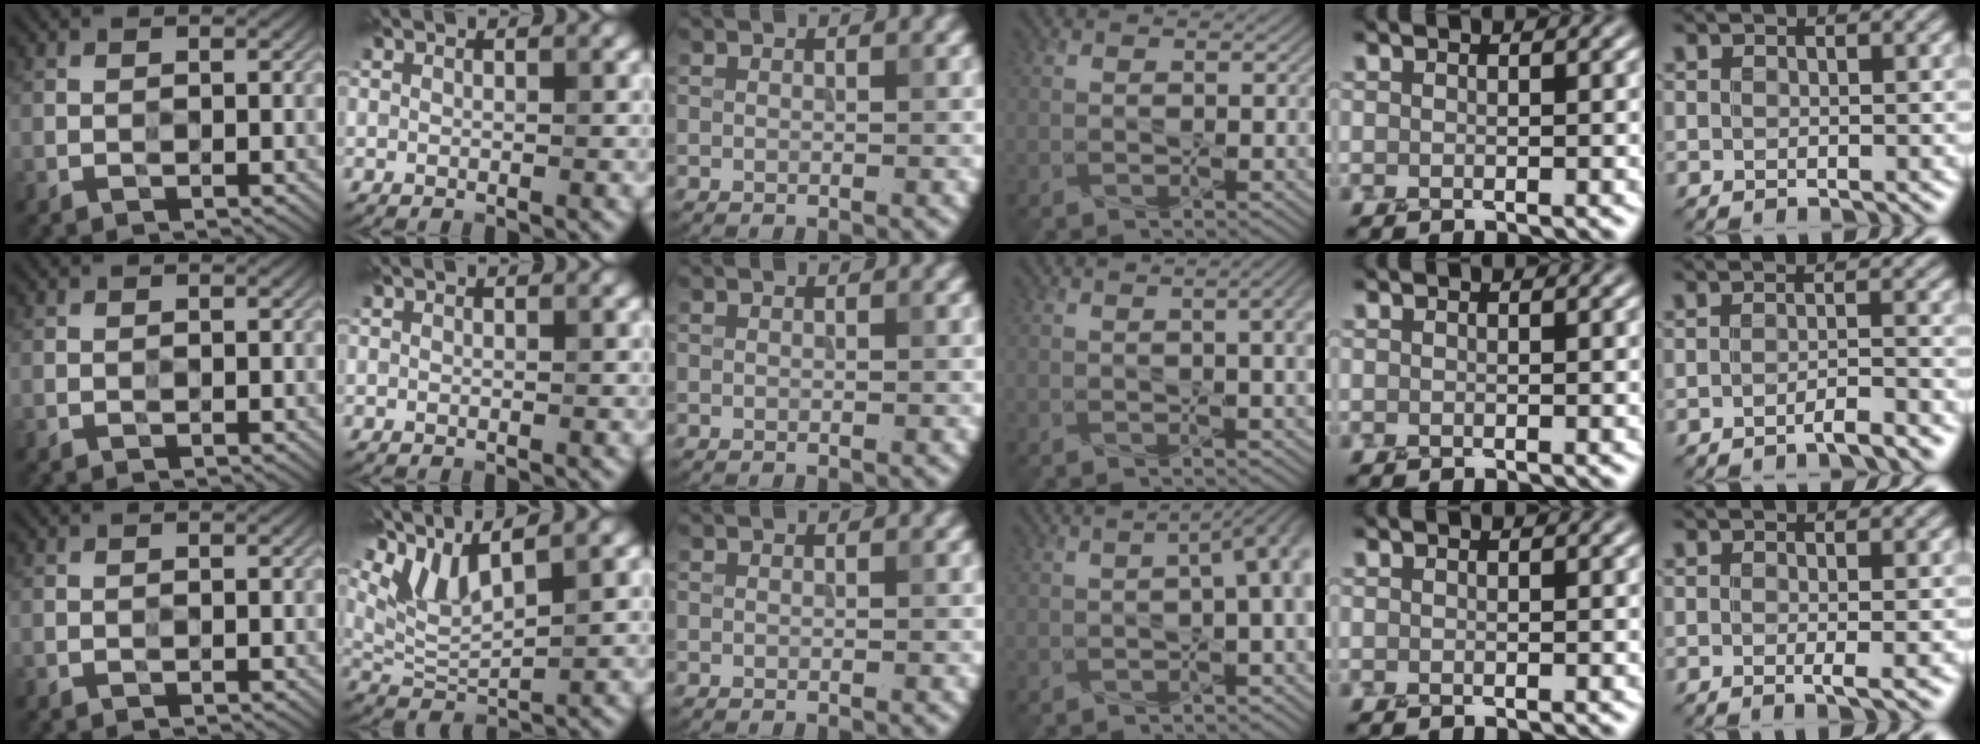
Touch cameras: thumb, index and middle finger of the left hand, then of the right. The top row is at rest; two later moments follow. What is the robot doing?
{"motion": "screw", "object": "organic brewed tea cap"}